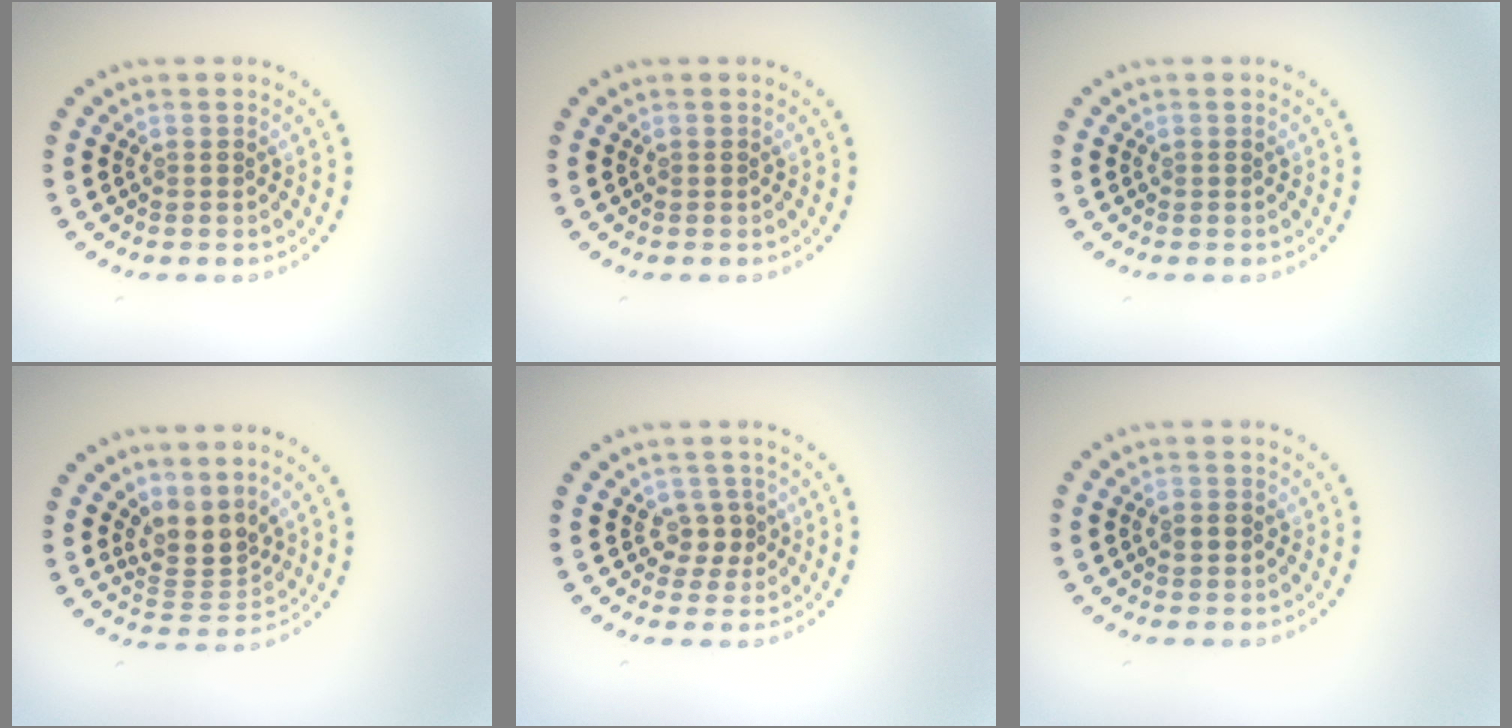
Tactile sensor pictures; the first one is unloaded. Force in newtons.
{"total": 0.0}
{"total": 0.0}
{"total": 3.2, "press": 2.4, "slide": 2.2}
{"total": 1.9, "press": 1.6, "slide": 1.0}
{"total": 1.5, "press": 1.5, "slide": 0.1}